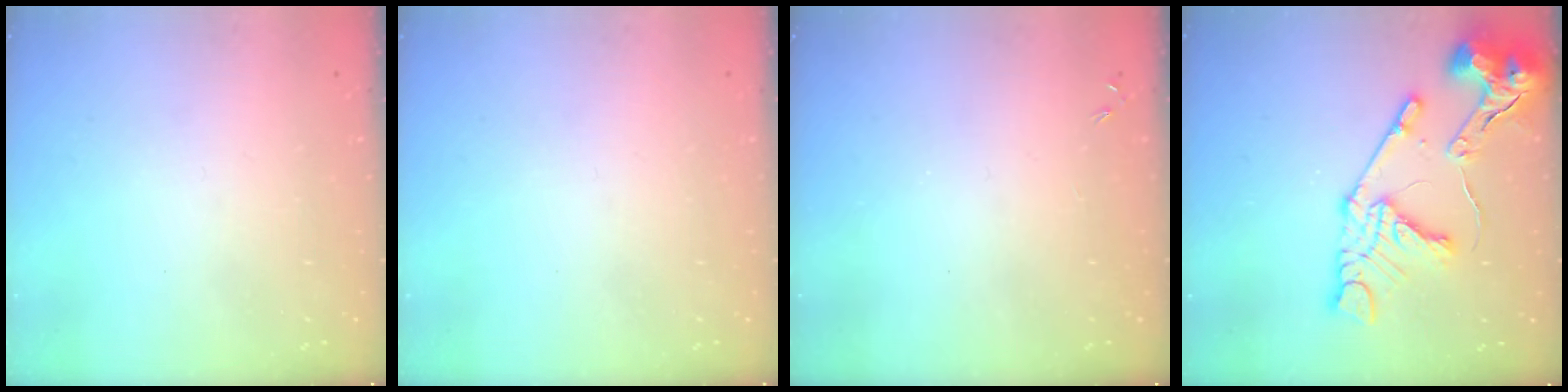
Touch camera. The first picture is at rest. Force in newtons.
{"total": 0.0}
{"total": 0.0}
{"total": 16.7, "press": 16.6, "slide": 1.9}